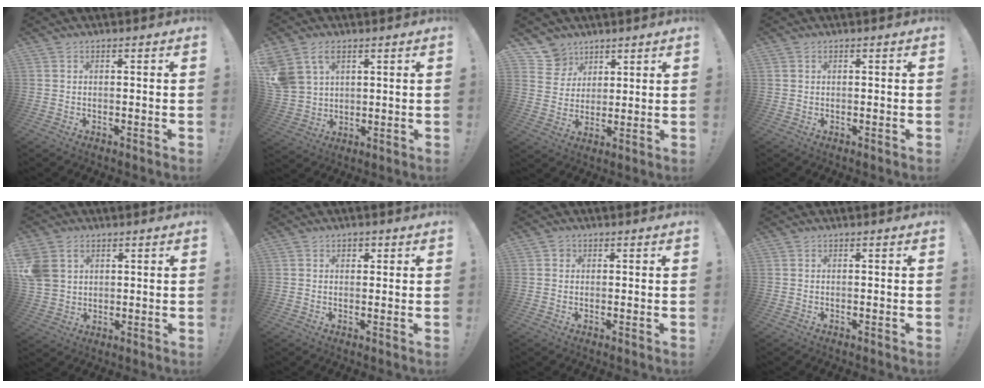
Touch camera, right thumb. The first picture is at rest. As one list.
[{"total": 9.2, "force": [5.0, 6.5, 4.3], "torque": [-0.095, -0.021, 0.102]}, {"total": 8.7, "force": [5.8, 6.4, 0.9], "torque": [-0.018, -0.046, 0.119]}, {"total": 0.7, "force": [0.4, 0.6, 0.1], "torque": [-0.009, 0.006, 0.008]}, {"total": 8.3, "force": [3.3, 6.7, 3.6], "torque": [-0.089, -0.004, 0.069]}, {"total": 1.8, "force": [0.8, 1.4, 0.8], "torque": [-0.003, 0.000, 0.010]}, {"total": 1.5, "force": [0.7, 1.3, 0.2], "torque": [0.001, -0.002, 0.013]}, {"total": 0.0}]